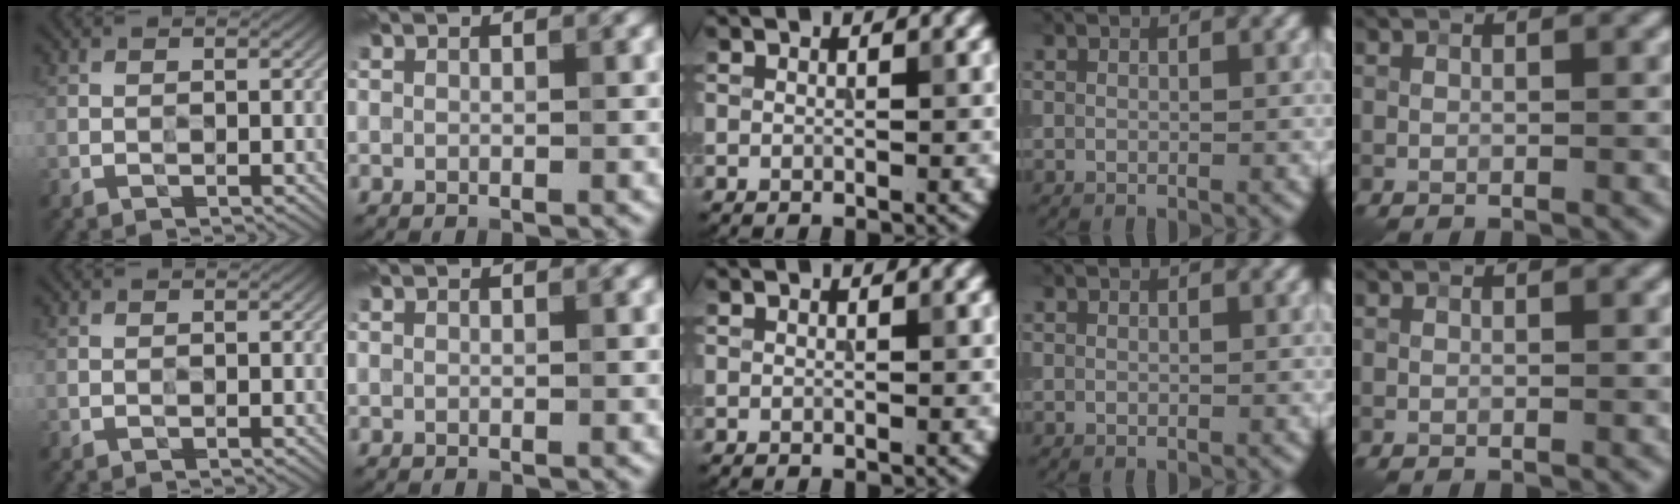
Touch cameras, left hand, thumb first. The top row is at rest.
{}